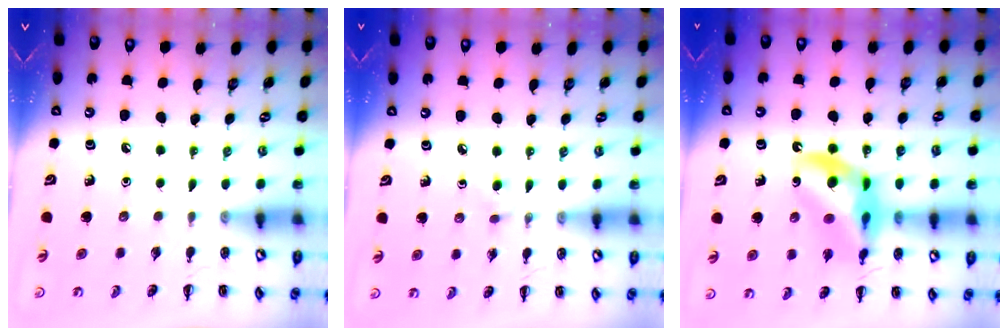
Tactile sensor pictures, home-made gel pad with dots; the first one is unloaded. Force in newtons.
{"total": 1.5, "press": 1.3, "slide": 0.8}
{"total": 14.0, "press": 13.5, "slide": 3.6}